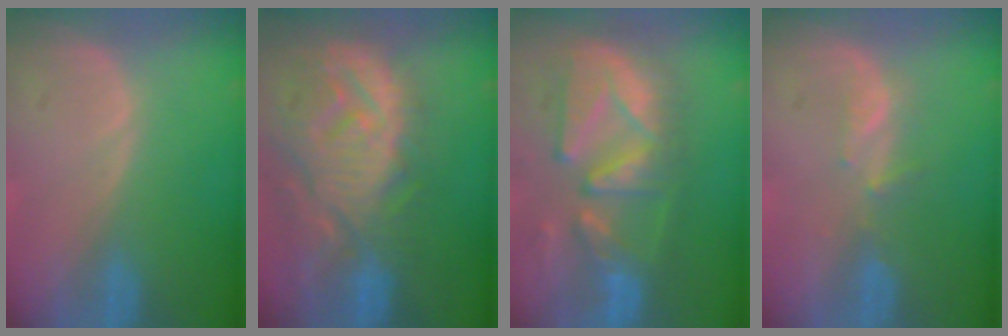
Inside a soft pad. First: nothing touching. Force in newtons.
{"total": 13.0, "press": 11.4, "slide": 6.3}
{"total": 11.1, "press": 10.7, "slide": 3.1}
{"total": 2.3, "press": 2.1, "slide": 0.8}